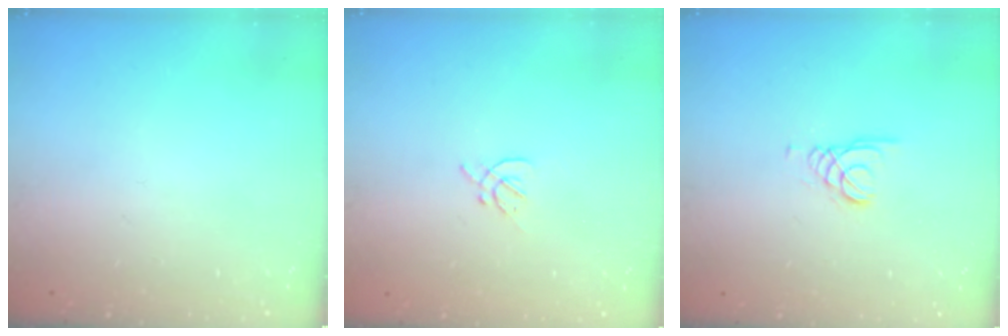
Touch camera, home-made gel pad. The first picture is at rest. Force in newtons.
{"total": 1.6, "press": 1.5, "slide": 0.5}
{"total": 1.3, "press": 1.3, "slide": 0.1}